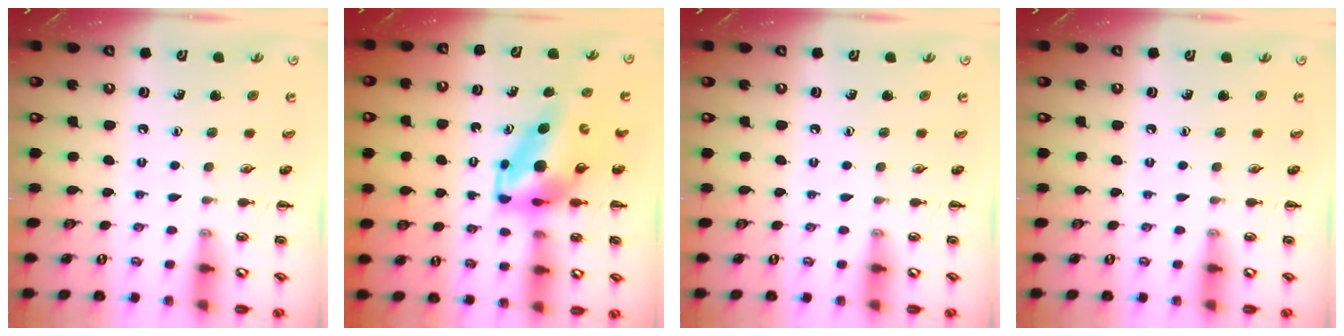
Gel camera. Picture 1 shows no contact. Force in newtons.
{"total": 7.6, "press": 7.3, "slide": 2.0}
{"total": 0.0}
{"total": 0.0}